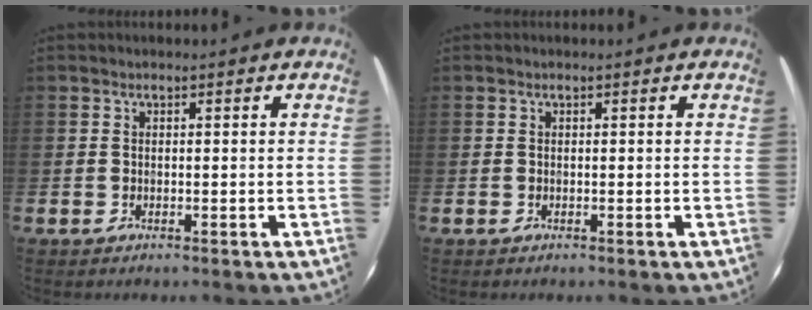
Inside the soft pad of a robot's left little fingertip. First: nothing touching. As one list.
[{"total": 0.0}]